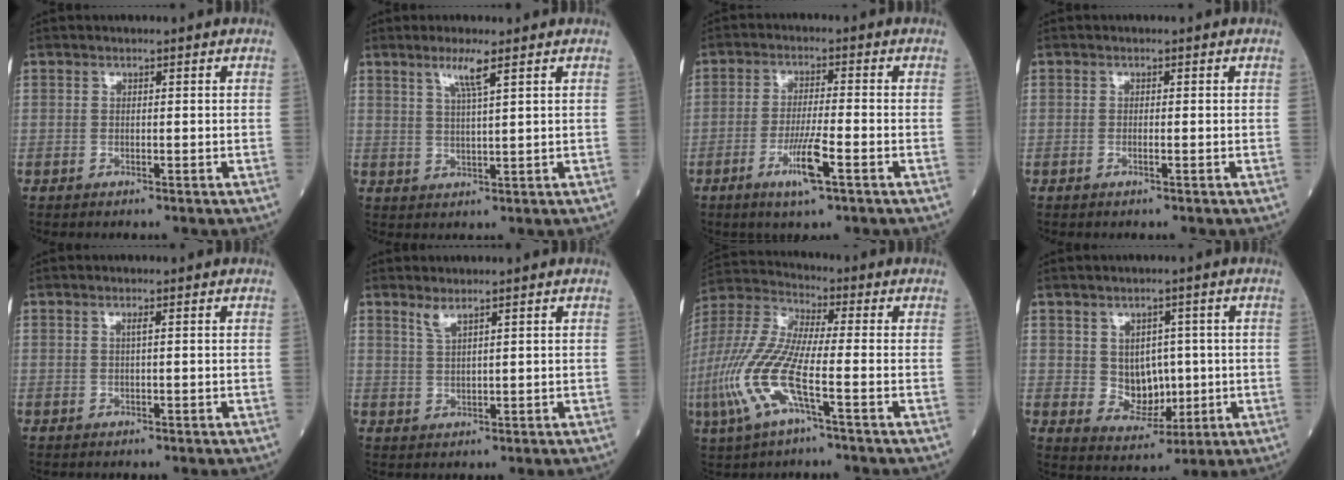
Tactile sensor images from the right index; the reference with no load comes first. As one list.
[{"total": 3.8, "force": [2.2, -0.5, 3.0], "torque": [-0.064, -0.003, 0.044]}, {"total": 6.2, "force": [-2.9, 0.1, 5.5], "torque": [-0.106, -0.010, -0.054]}, {"total": 0.6, "force": [-0.3, -0.1, 0.5], "torque": [-0.012, 0.000, -0.006]}, {"total": 0.6, "force": [0.2, -0.2, 0.5], "torque": [-0.012, 0.000, 0.004]}, {"total": 1.9, "force": [1.5, -0.1, 1.1], "torque": [-0.027, -0.005, 0.033]}, {"total": 12.4, "force": [-4.0, 1.7, 11.6], "torque": [-0.265, 0.000, -0.085]}, {"total": 6.0, "force": [0.5, 4.6, 3.8], "torque": [-0.052, 0.005, 0.023]}]